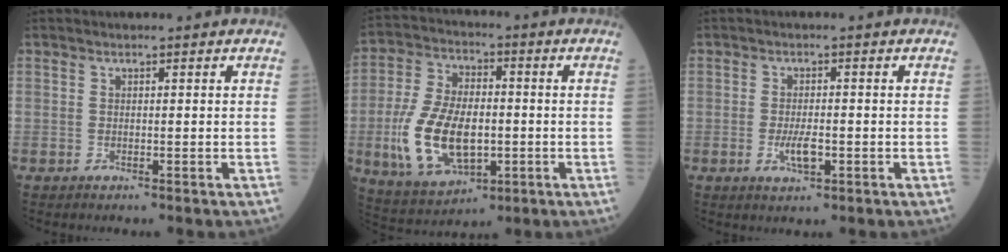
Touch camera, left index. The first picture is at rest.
{"total": 14.4, "force": [-2.6, 7.7, 11.9], "torque": [-0.256, 0.002, -0.037]}
{"total": 3.1, "force": [-0.9, 0.8, 2.9], "torque": [-0.057, -0.003, -0.013]}